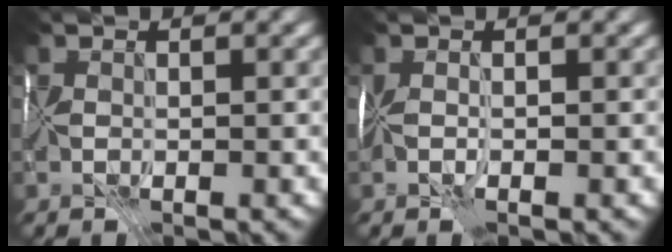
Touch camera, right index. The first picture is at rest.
{"total": 1.8, "force": [-0.8, 0.6, 1.6], "torque": [-0.028, -0.005, -0.018]}